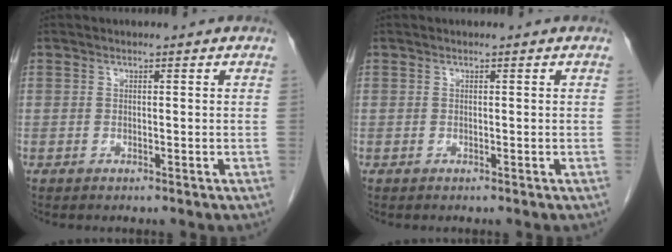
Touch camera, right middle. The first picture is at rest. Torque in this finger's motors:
{"motor_torque": [0.00, 0.00, 0.01, 0.00]}